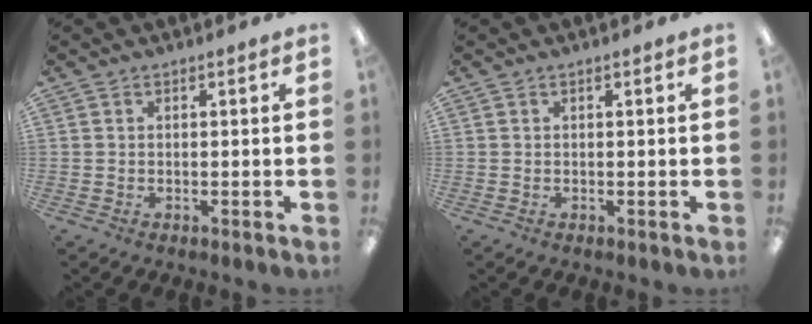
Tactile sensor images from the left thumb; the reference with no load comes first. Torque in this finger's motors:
{"motor_torque": [-0.23, -0.03, -0.18, 0.08, 0.00]}